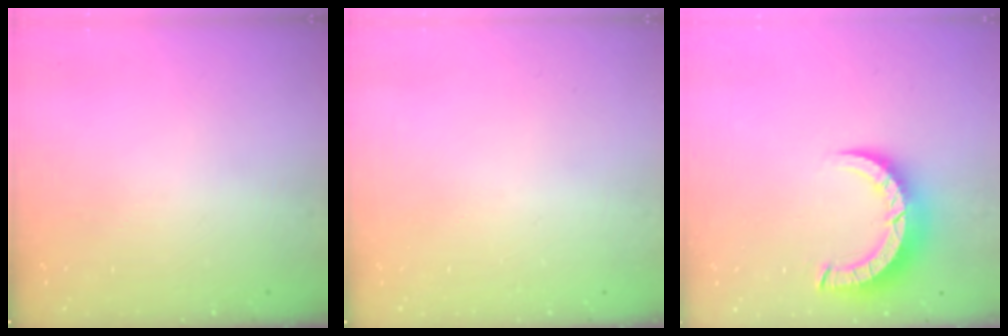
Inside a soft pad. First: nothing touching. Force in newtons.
{"total": 0.0}
{"total": 6.7, "press": 6.7, "slide": 0.7}